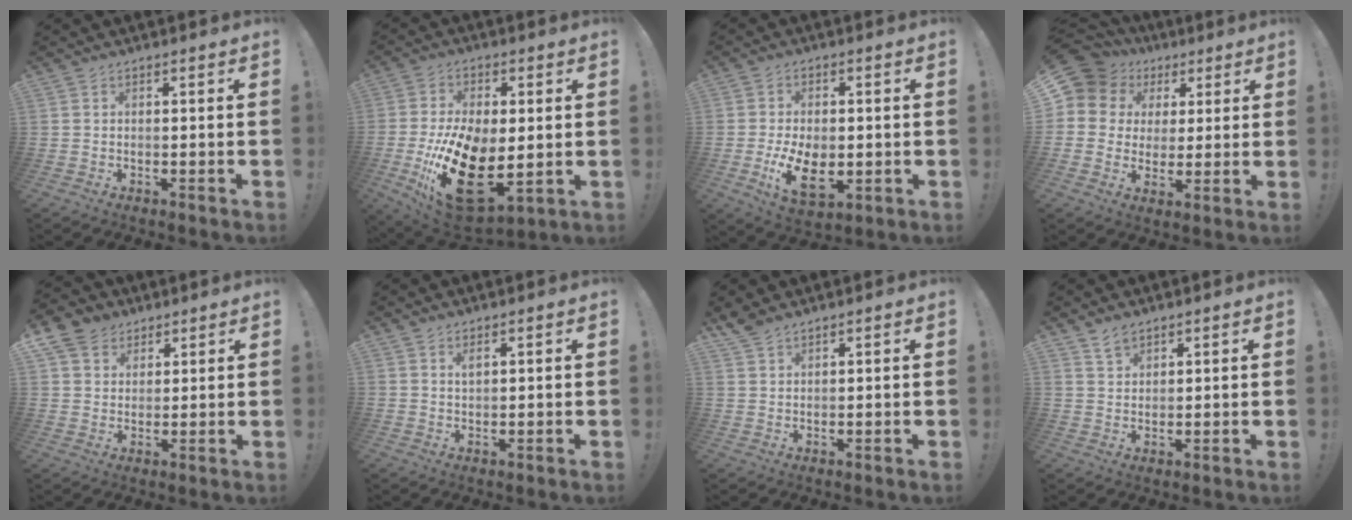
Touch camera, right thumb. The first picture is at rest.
{"total": 23.3, "force": [-4.2, 12.7, 19.1], "torque": [-0.375, 0.005, -0.055]}
{"total": 11.9, "force": [-2.6, 7.1, 9.2], "torque": [-0.158, -0.008, -0.047]}
{"total": 9.9, "force": [4.2, 8.6, 2.8], "torque": [-0.040, -0.029, 0.088]}
{"total": 7.8, "force": [4.6, 6.1, 1.6], "torque": [-0.026, -0.027, 0.092]}
{"total": 1.6, "force": [1.0, 0.6, 1.1], "torque": [-0.009, -0.006, 0.015]}
{"total": 3.3, "force": [2.9, 0.8, 1.2], "torque": [-0.020, -0.018, 0.056]}
{"total": 3.8, "force": [3.2, 1.7, 1.1], "torque": [-0.004, -0.022, 0.057]}